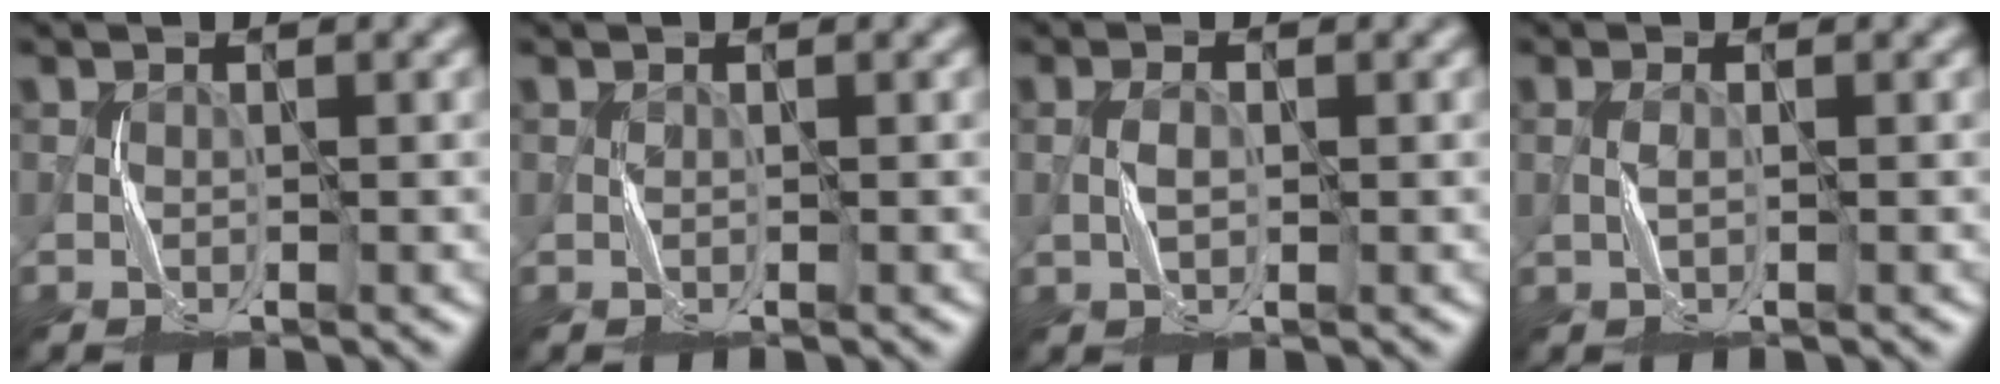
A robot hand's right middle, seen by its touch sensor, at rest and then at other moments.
{"total": 0.0}
{"total": 1.0, "force": [-0.4, 0.3, 0.8], "torque": [-0.021, 0.003, -0.008]}
{"total": 0.6, "force": [-0.4, -0.3, 0.4], "torque": [-0.012, 0.003, -0.008]}